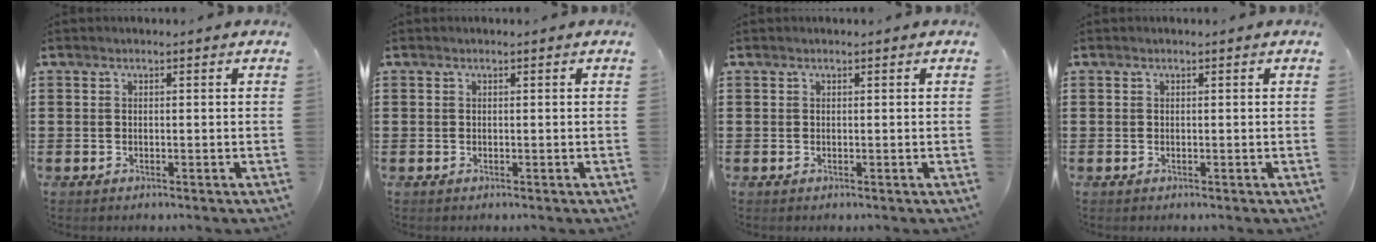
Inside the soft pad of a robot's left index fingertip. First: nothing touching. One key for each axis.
{"total": 0.0}
{"total": 0.0}
{"total": 0.0}